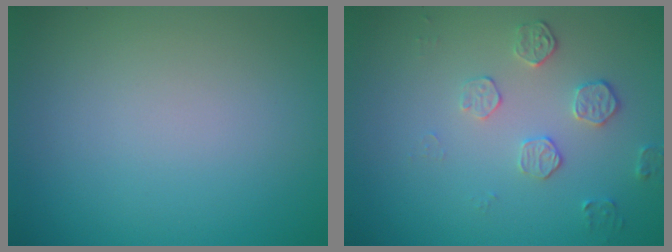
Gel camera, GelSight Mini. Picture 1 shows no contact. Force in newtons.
{"total": 1.9, "press": 1.3, "slide": 1.3}